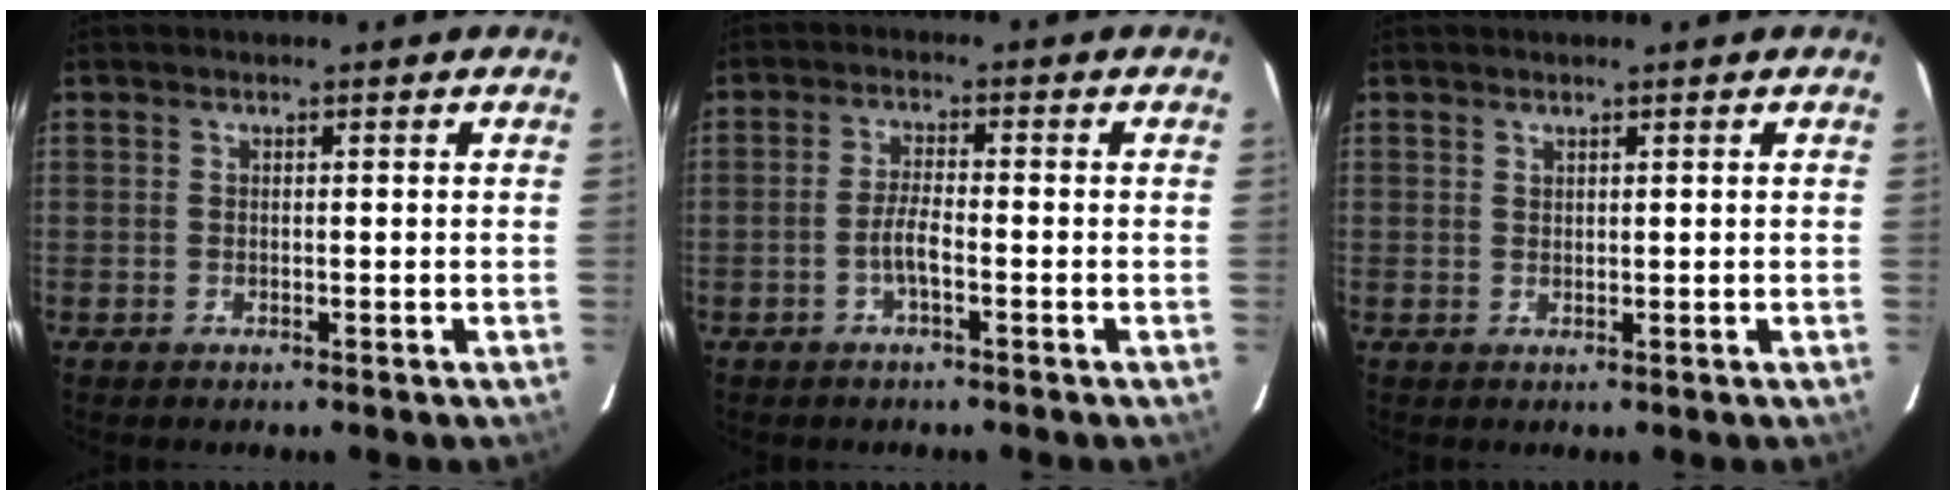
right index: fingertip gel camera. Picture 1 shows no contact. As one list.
[{"total": 3.2, "force": [-1.6, 0.4, 2.7], "torque": [-0.061, 0.005, -0.031]}, {"total": 0.6, "force": [0.5, 0.3, 0.1], "torque": [-0.001, 0.001, 0.011]}]